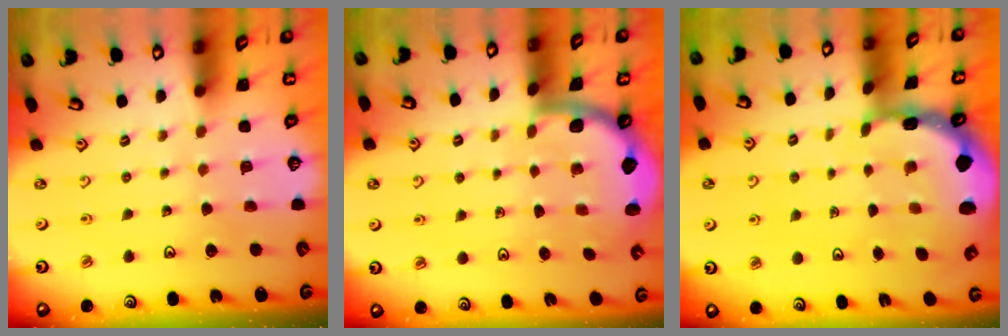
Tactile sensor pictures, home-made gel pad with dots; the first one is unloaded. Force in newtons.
{"total": 1.6, "press": 1.6, "slide": 0.1}
{"total": 2.2, "press": 2.0, "slide": 1.0}